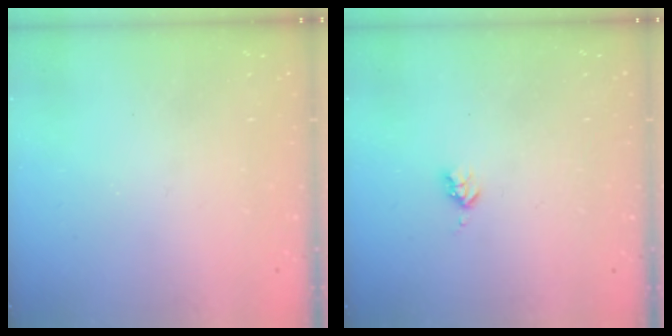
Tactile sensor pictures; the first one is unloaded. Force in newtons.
{"total": 2.7, "press": 2.6, "slide": 0.5}